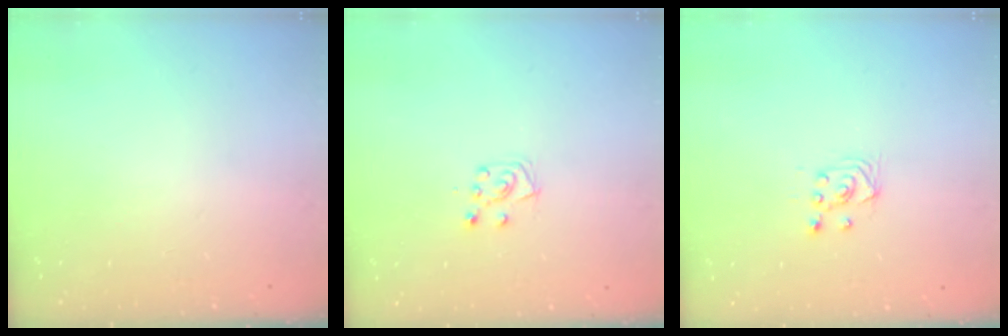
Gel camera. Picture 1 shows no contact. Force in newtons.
{"total": 7.0, "press": 6.9, "slide": 0.6}
{"total": 2.9, "press": 2.7, "slide": 1.0}